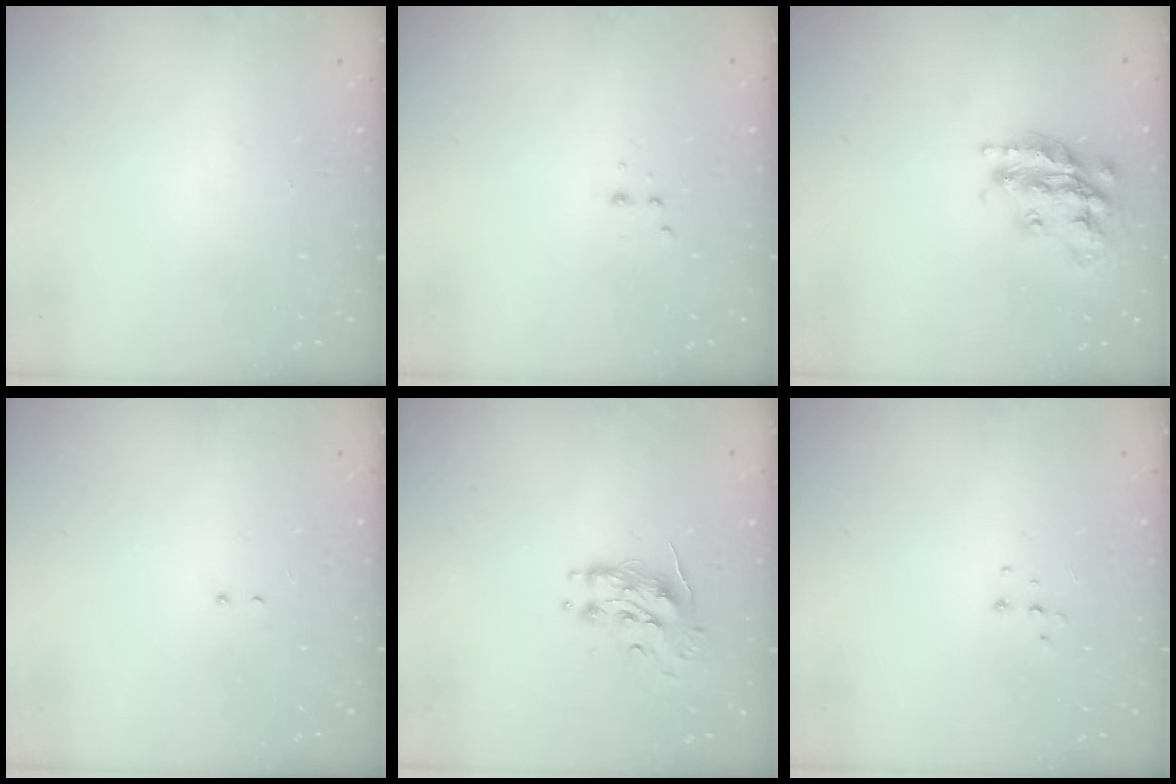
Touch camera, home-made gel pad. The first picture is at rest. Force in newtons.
{"total": 2.5, "press": 2.4, "slide": 0.5}
{"total": 18.3, "press": 18.3, "slide": 1.0}
{"total": 2.1, "press": 2.0, "slide": 0.6}
{"total": 8.5, "press": 8.4, "slide": 0.5}
{"total": 3.8, "press": 3.8, "slide": 0.3}